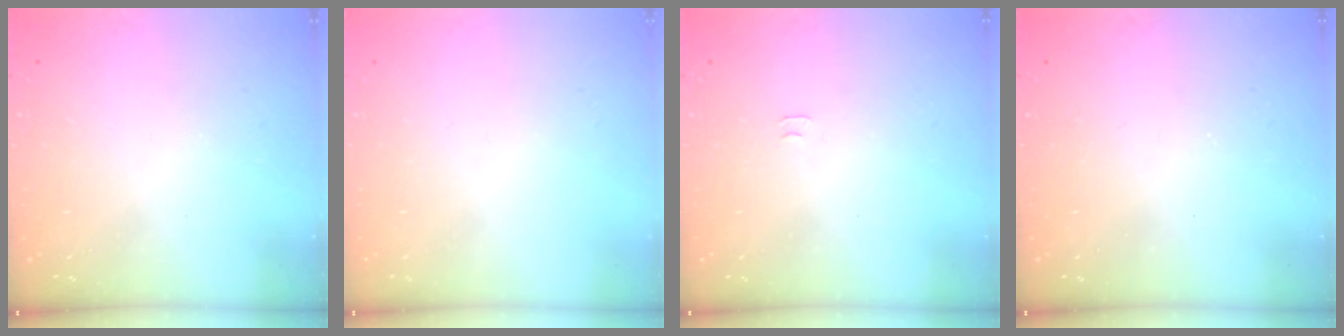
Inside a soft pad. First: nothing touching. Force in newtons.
{"total": 1.5, "press": 1.5, "slide": 0.1}
{"total": 3.1, "press": 3.0, "slide": 0.5}
{"total": 2.5, "press": 2.4, "slide": 0.4}